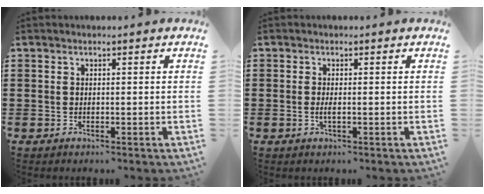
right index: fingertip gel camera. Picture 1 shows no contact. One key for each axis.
{"total": 1.2, "fx": -0.2, "fy": 0.3, "fz": 1.2, "tx": -0.022, "ty": 0.000, "tz": -0.004}